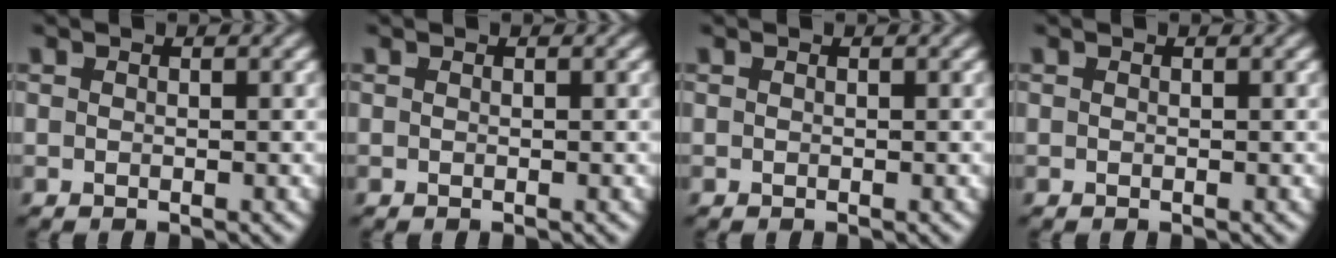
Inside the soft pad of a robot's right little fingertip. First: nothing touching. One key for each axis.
{"total": 0.0}
{"total": 0.0}
{"total": 0.0}